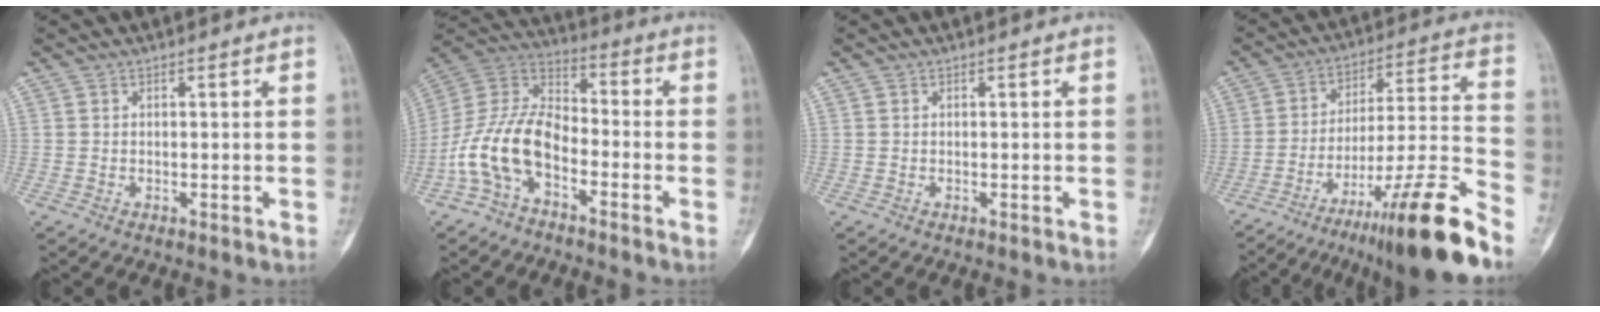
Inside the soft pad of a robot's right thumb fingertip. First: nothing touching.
{"total": 13.7, "force": [-5.5, 7.9, 9.8], "torque": [-0.194, 0.061, -0.116]}
{"total": 0.0}
{"total": 21.4, "force": [-15.4, 1.0, 14.9], "torque": [-0.203, 0.089, -0.246]}